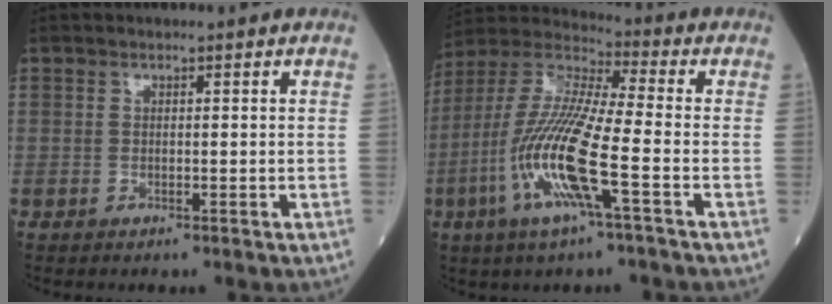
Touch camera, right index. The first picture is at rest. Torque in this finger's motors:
{"motor_torque": [1.86, -0.28, 1.05, 0.21]}